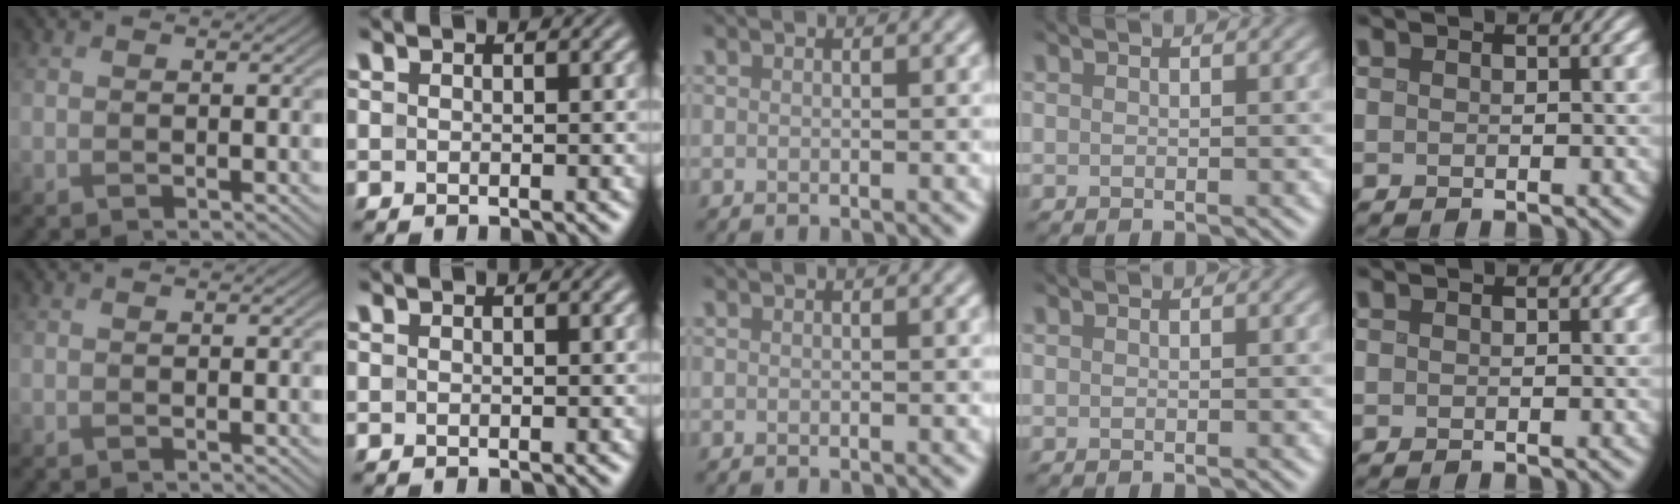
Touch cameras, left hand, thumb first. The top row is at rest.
{}